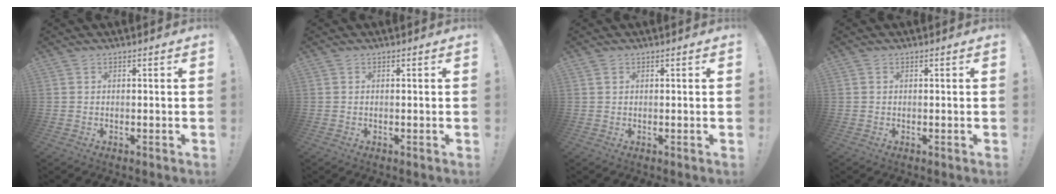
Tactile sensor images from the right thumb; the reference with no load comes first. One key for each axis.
{"total": 0.0}
{"total": 0.9, "fx": 0.5, "fy": 0.7, "fz": 0.3, "tx": 0.001, "ty": 0.000, "tz": 0.008}
{"total": 0.0}